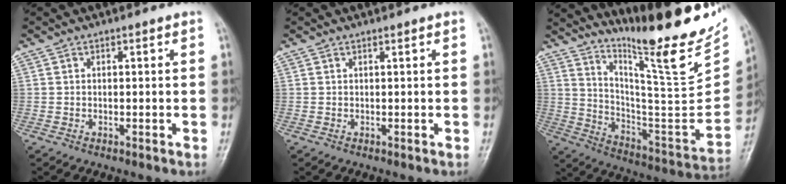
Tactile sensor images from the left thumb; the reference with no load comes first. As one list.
[{"total": 0.0}, {"total": 22.7, "force": [18.8, 2.2, 12.5], "torque": [-0.167, -0.141, 0.295]}]